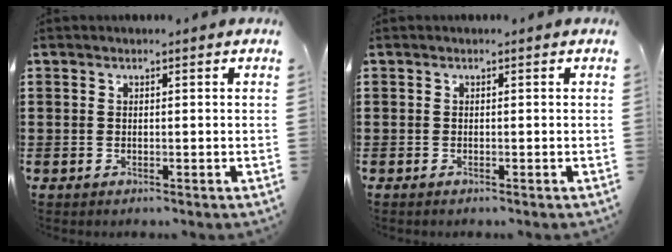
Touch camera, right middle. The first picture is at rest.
{"total": 0.0}